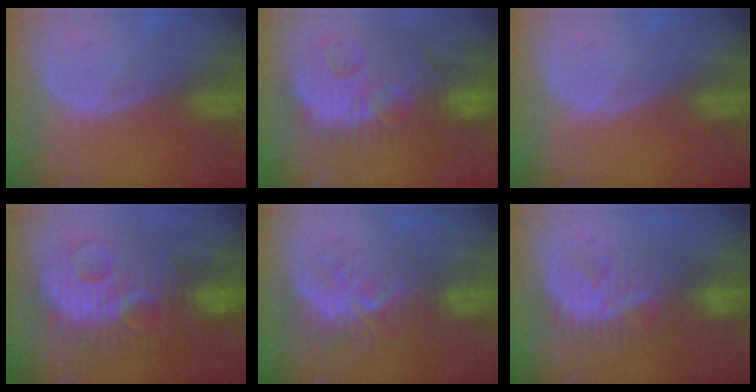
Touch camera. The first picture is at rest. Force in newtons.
{"total": 14.4, "press": 12.4, "slide": 7.3}
{"total": 0.0}
{"total": 13.0, "press": 13.0, "slide": 1.0}
{"total": 8.8, "press": 8.1, "slide": 3.5}
{"total": 8.0, "press": 7.8, "slide": 1.9}